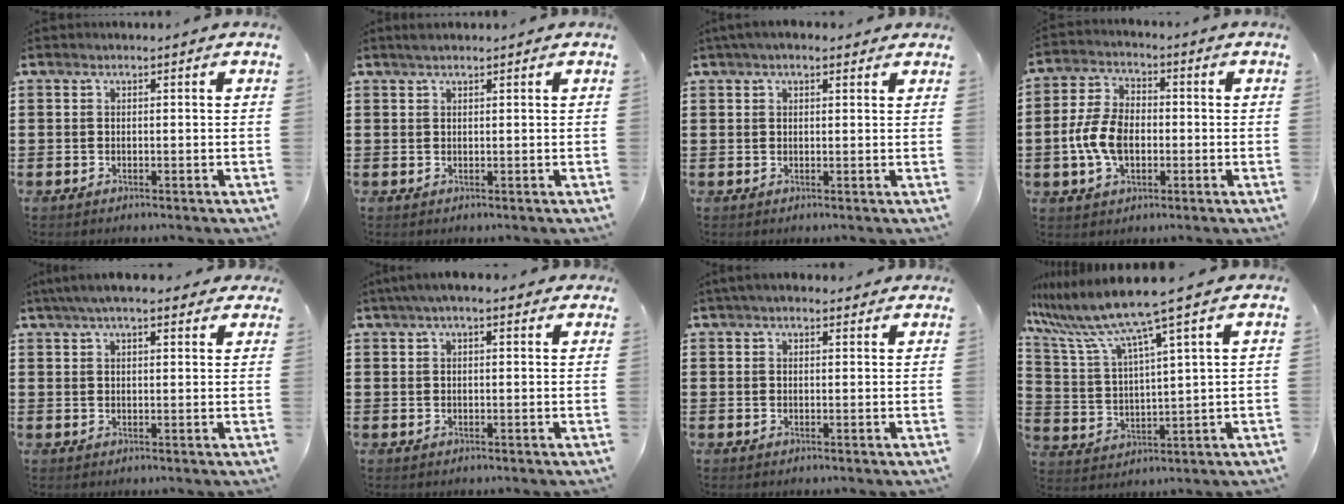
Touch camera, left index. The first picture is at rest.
{"total": 1.3, "force": [1.1, 0.2, 0.6], "torque": [-0.013, 0.002, 0.020]}
{"total": 2.5, "force": [1.7, 1.0, 1.5], "torque": [-0.034, 0.008, 0.031]}
{"total": 7.9, "force": [-1.5, 5.0, 5.9], "torque": [-0.148, 0.003, -0.036]}
{"total": 5.1, "force": [3.9, 1.2, 3.0], "torque": [-0.068, 0.003, 0.071]}
{"total": 3.5, "force": [2.2, 1.1, 2.5], "torque": [-0.052, 0.009, 0.039]}
{"total": 2.6, "force": [2.1, 1.0, 1.2], "torque": [-0.028, 0.005, 0.040]}
{"total": 8.8, "force": [7.1, -0.5, 5.2], "torque": [-0.131, -0.041, 0.116]}